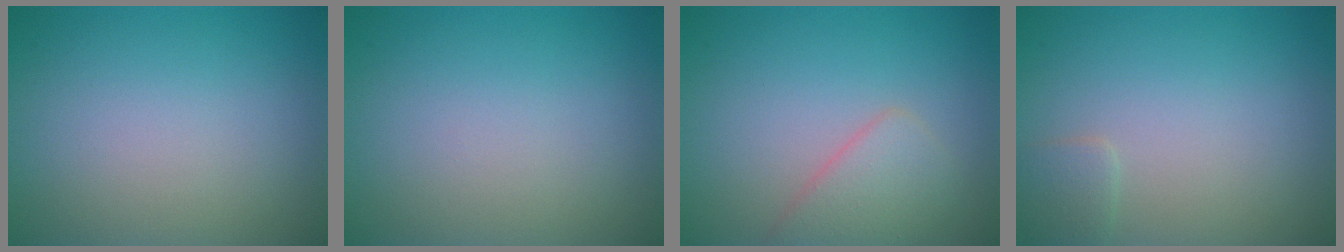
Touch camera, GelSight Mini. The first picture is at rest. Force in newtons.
{"total": 0.0}
{"total": 2.6, "press": 2.6, "slide": 0.1}
{"total": 1.1, "press": 1.1, "slide": 0.1}